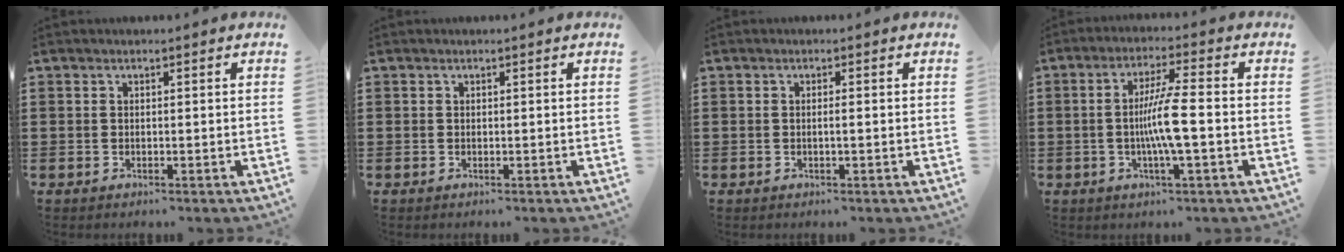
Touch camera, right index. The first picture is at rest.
{"total": 0.0}
{"total": 0.9, "force": [-0.2, -0.1, 0.9], "torque": [-0.017, -0.006, -0.002]}
{"total": 7.1, "force": [-1.1, 0.1, 7.0], "torque": [-0.128, -0.009, -0.026]}